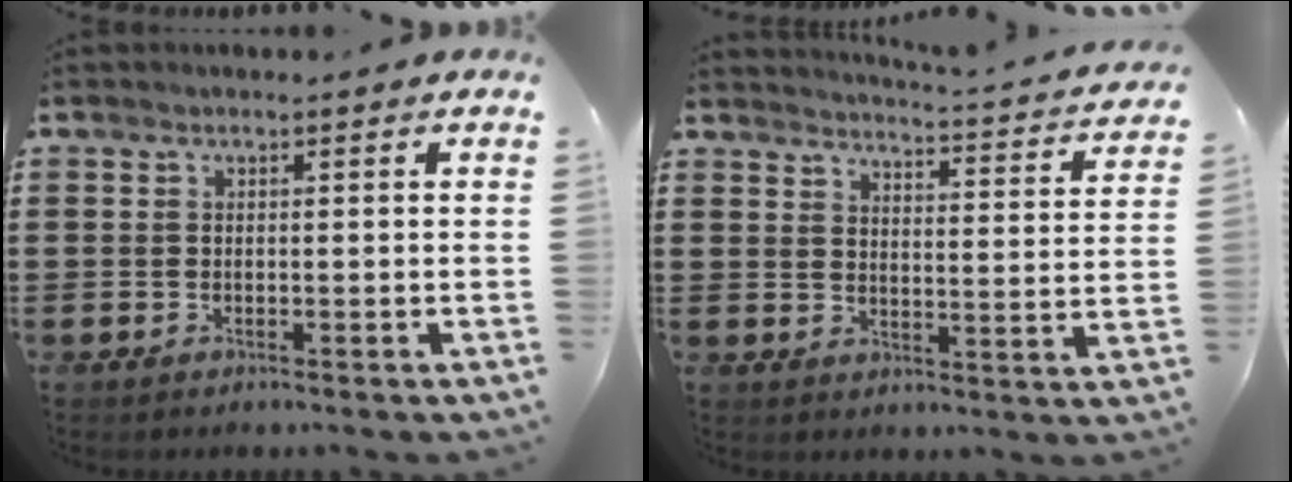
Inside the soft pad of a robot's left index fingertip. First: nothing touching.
{"total": 3.0, "force": [2.9, -0.5, 0.7], "torque": [-0.024, -0.035, 0.040]}